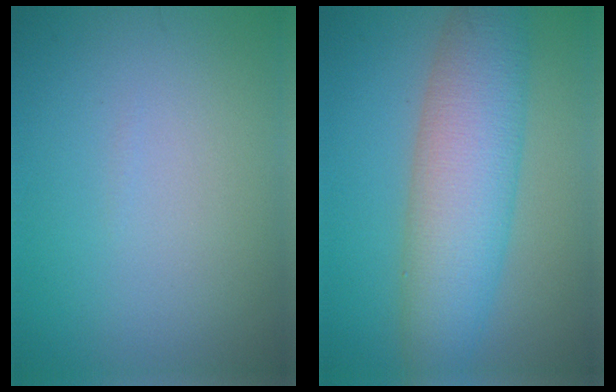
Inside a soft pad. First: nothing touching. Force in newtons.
{"total": 8.3, "press": 8.3, "slide": 0.5}